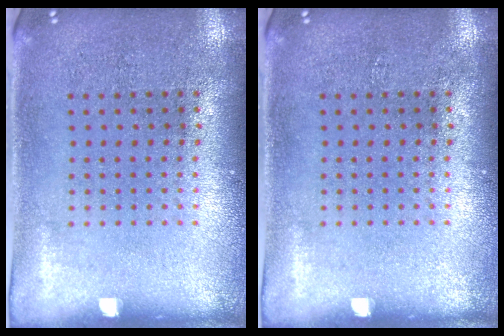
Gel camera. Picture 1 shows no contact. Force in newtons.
{"total": 0.0}